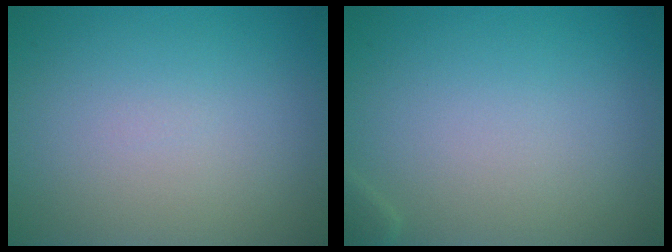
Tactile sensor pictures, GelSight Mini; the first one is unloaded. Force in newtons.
{"total": 0.6, "press": 0.6, "slide": 0.0}